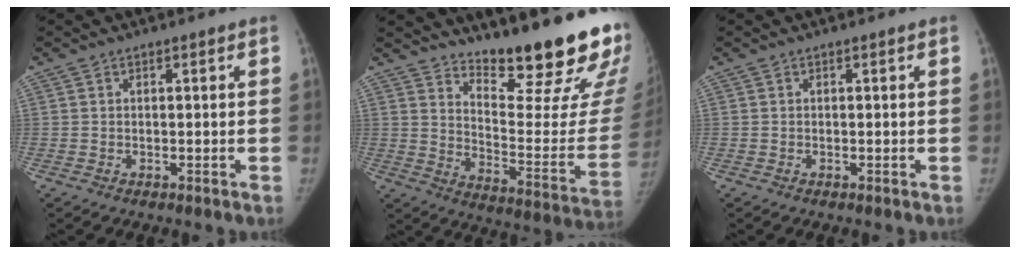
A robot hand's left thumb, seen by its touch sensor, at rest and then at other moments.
{"total": 25.6, "force": [19.0, 5.6, 16.1], "torque": [-0.193, -0.151, 0.265]}
{"total": 0.0}